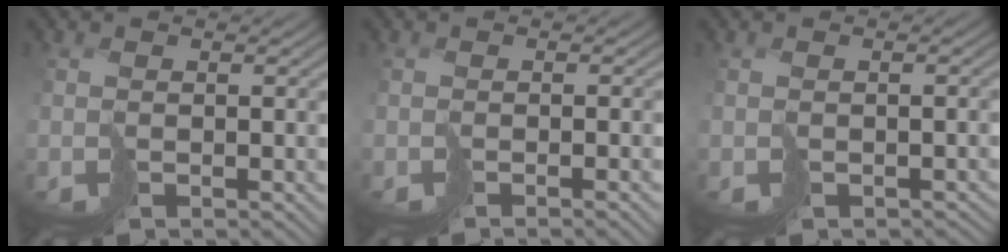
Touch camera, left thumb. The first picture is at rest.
{"total": 1.7, "force": [-1.3, -0.4, 1.0], "torque": [-0.009, 0.002, -0.020]}
{"total": 2.1, "force": [-1.2, 1.3, 1.2], "torque": [-0.012, -0.007, -0.015]}